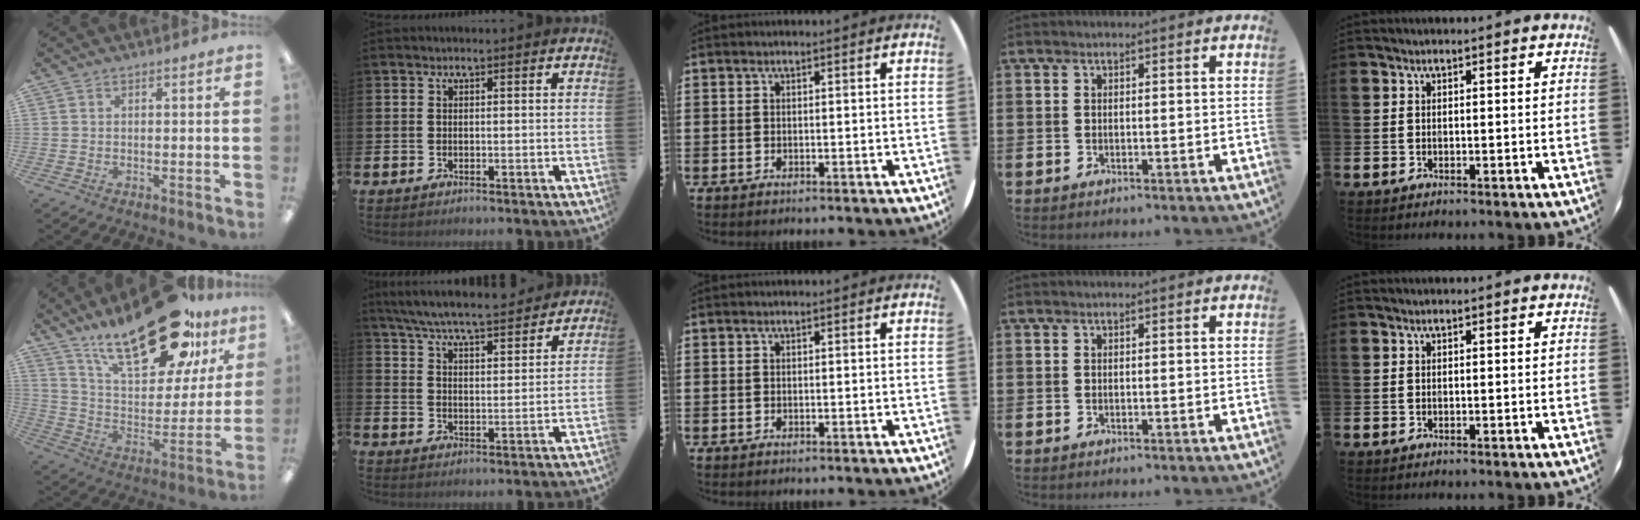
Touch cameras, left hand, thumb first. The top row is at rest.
{"thumb": {"total": 27.7, "force": [18.8, 11.0, 17.1], "torque": [-0.265, -0.102, 0.313]}, "index": {"total": 7.2, "force": [6.8, 0.5, 2.3], "torque": [-0.075, -0.045, 0.119]}}